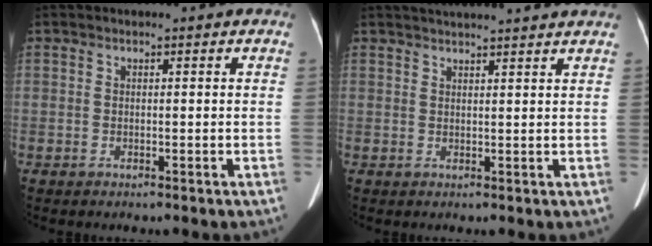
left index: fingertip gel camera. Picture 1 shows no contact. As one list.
[{"total": 11.0, "force": [10.1, -0.4, 4.3], "torque": [-0.067, 0.027, 0.125]}]